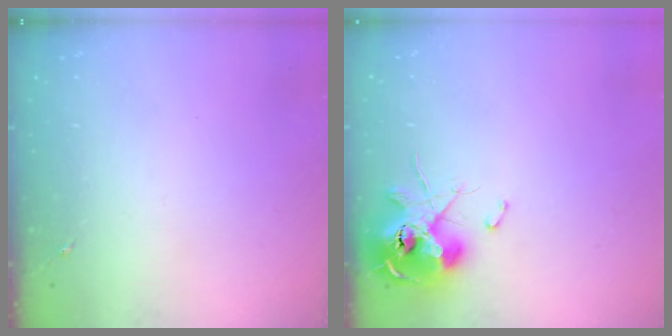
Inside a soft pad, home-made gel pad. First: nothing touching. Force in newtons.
{"total": 13.7, "press": 13.6, "slide": 1.8}